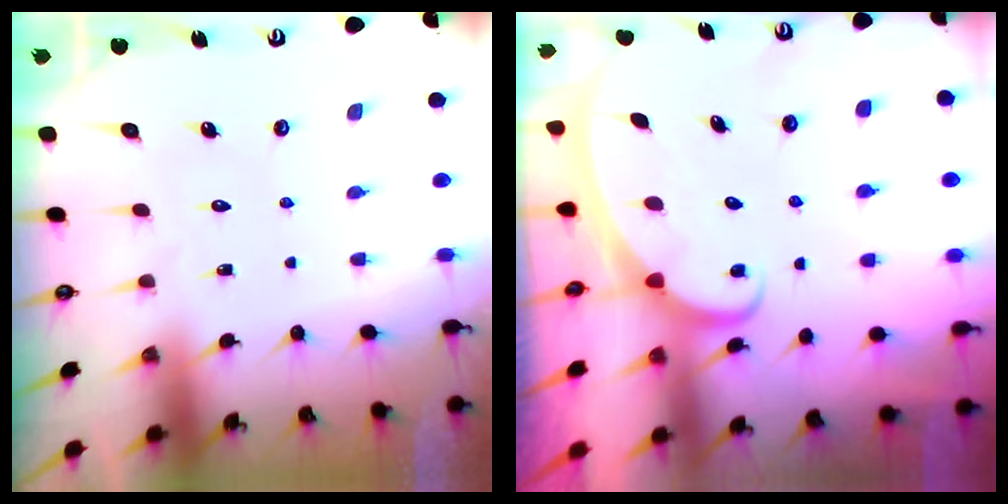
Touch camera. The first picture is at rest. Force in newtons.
{"total": 2.4, "press": 2.4, "slide": 0.3}